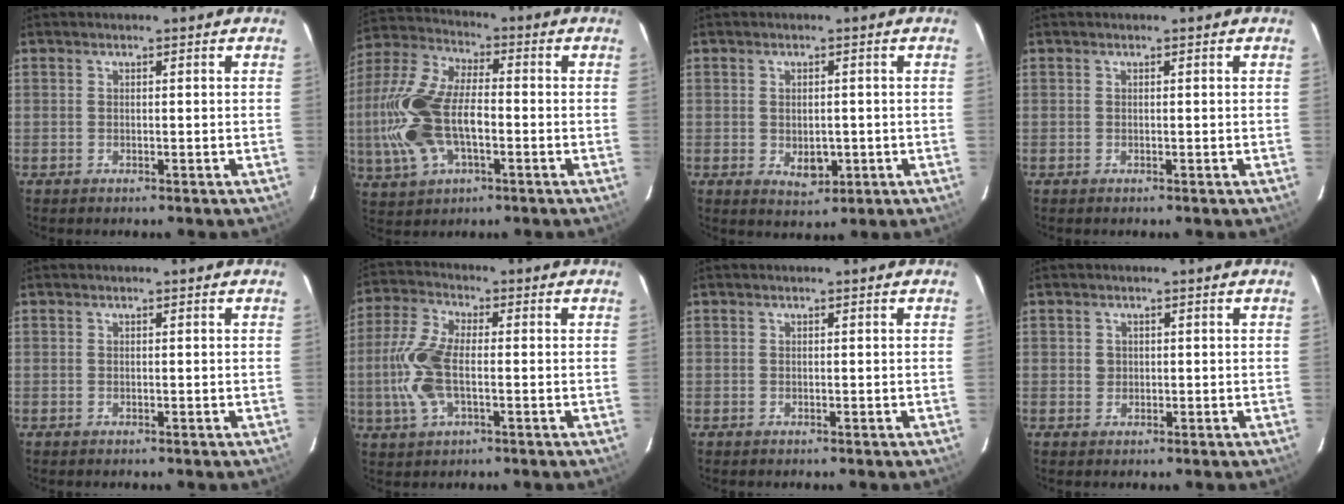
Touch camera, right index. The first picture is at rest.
{"total": 17.9, "force": [-3.1, 9.3, 15.0], "torque": [-0.337, 0.004, -0.057]}
{"total": 4.3, "force": [-0.9, 2.9, 3.1], "torque": [-0.051, -0.006, -0.006]}
{"total": 0.0}
{"total": 0.0}
{"total": 10.7, "force": [-1.6, 4.8, 9.4], "torque": [-0.214, 0.006, -0.035]}
{"total": 0.0}
{"total": 1.4, "force": [0.1, 1.3, 0.2], "torque": [0.002, 0.003, 0.002]}